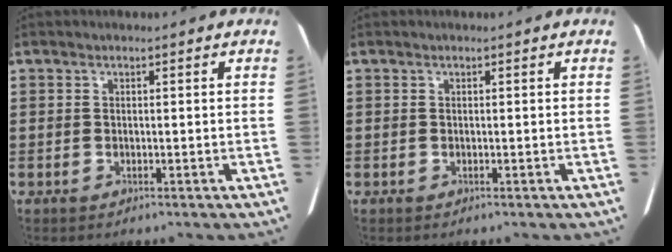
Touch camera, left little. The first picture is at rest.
{"total": 0.0}